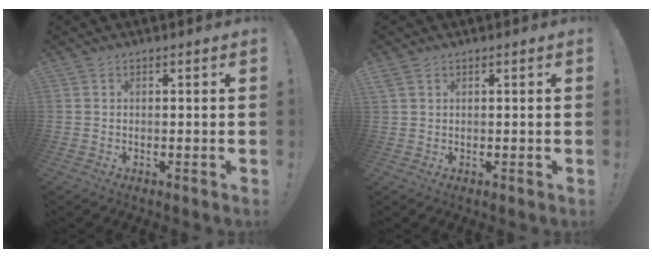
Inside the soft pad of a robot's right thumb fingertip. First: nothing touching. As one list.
[{"total": 1.6, "force": [0.9, 0.9, 0.9], "torque": [-0.019, 0.002, 0.017]}]